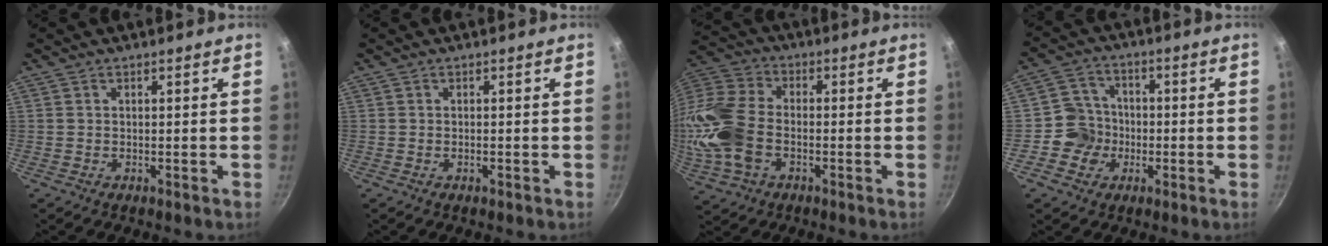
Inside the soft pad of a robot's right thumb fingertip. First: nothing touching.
{"total": 0.6, "force": [-0.3, 0.2, 0.4], "torque": [-0.008, 0.002, -0.006]}
{"total": 17.1, "force": [-3.6, 11.2, 12.3], "torque": [-0.270, 0.028, -0.084]}
{"total": 7.1, "force": [-1.8, 6.7, 1.7], "torque": [0.001, 0.024, -0.048]}